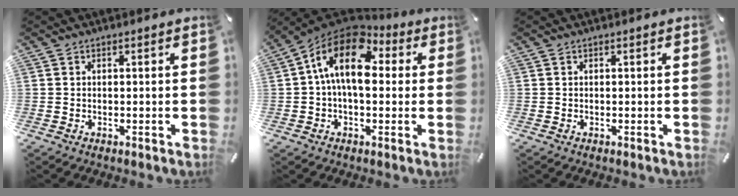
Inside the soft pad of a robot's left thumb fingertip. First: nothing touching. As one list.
[{"total": 15.0, "force": [3.2, 8.8, 11.8], "torque": [-0.222, -0.008, 0.054]}, {"total": 0.0}]